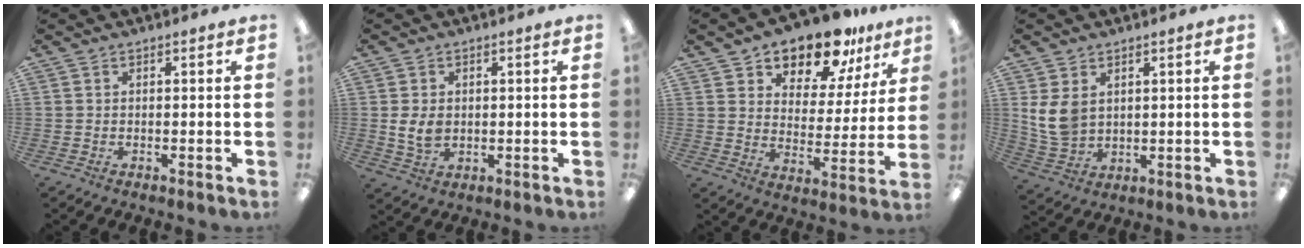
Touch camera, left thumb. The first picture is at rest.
{"total": 5.2, "force": [0.0, 4.0, 3.4], "torque": [-0.068, 0.001, -0.002]}
{"total": 13.2, "force": [11.5, 5.2, 3.7], "torque": [-0.070, -0.089, 0.208]}
{"total": 8.0, "force": [2.6, 5.9, 4.7], "torque": [-0.107, -0.003, 0.052]}